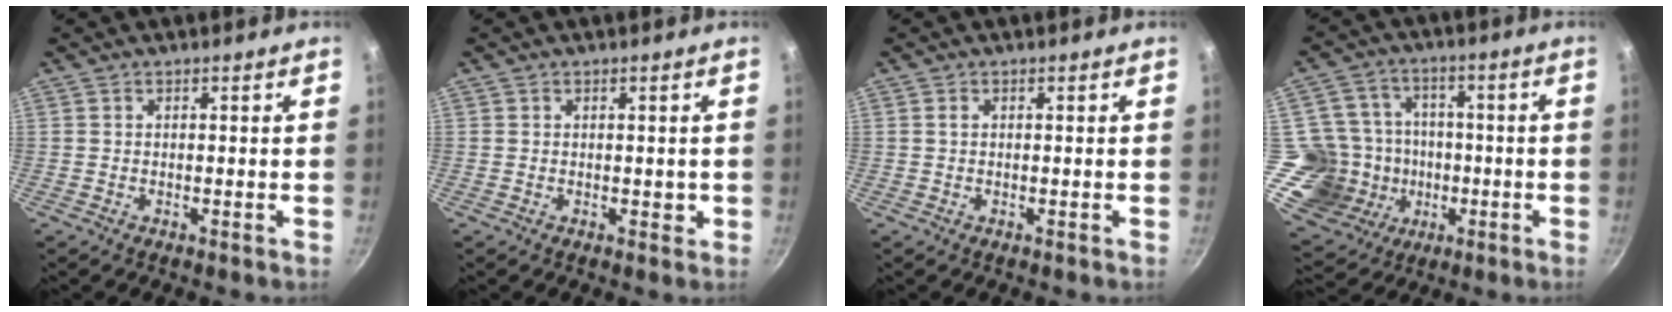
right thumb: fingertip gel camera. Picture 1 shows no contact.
{"total": 1.3, "force": [0.0, 1.0, 0.8], "torque": [-0.003, 0.003, -0.001]}
{"total": 0.6, "force": [0.3, 0.3, 0.4], "torque": [-0.009, 0.001, 0.005]}
{"total": 20.2, "force": [-3.1, 17.9, 9.0], "torque": [-0.144, 0.040, -0.032]}